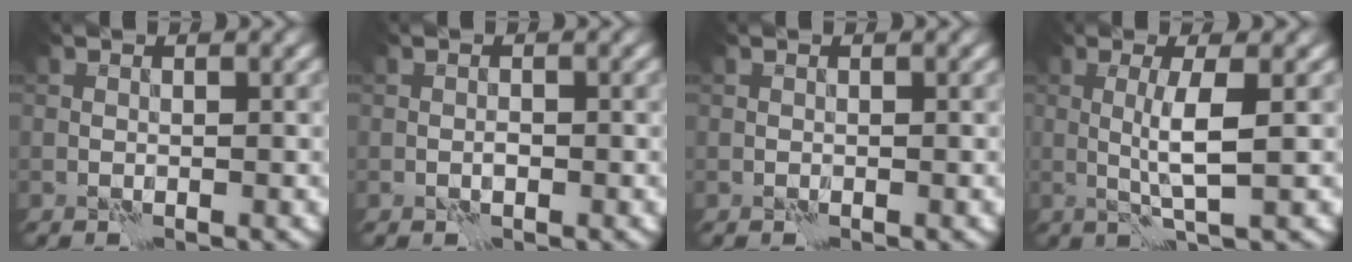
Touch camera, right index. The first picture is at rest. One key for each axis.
{"total": 0.5, "fx": -0.2, "fy": 0.3, "fz": 0.4, "tx": -0.007, "ty": 0.002, "tz": -0.004}
{"total": 0.0}
{"total": 3.4, "fx": 0.3, "fy": 0.4, "fz": 3.4, "tx": -0.066, "ty": 0.003, "tz": 0.007}